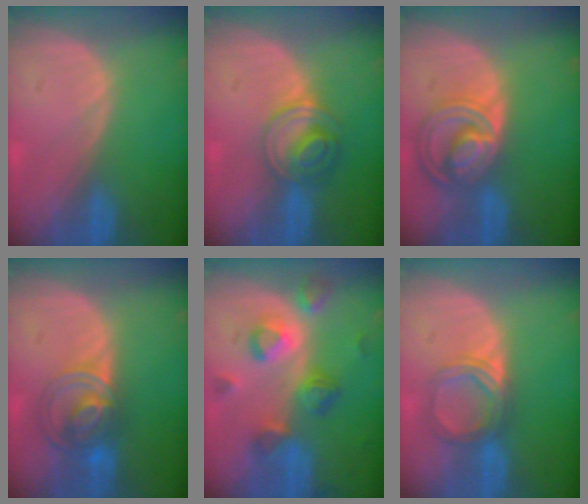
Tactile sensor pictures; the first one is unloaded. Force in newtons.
{"total": 6.3, "press": 5.5, "slide": 3.1}
{"total": 8.6, "press": 7.4, "slide": 4.4}
{"total": 7.3, "press": 6.3, "slide": 3.7}
{"total": 7.9, "press": 7.7, "slide": 2.0}
{"total": 5.3, "press": 5.0, "slide": 1.8}